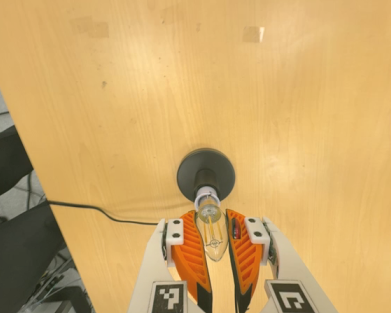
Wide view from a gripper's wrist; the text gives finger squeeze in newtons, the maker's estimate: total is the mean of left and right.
{"total": 21.0, "left": 25.8, "right": 16.3}